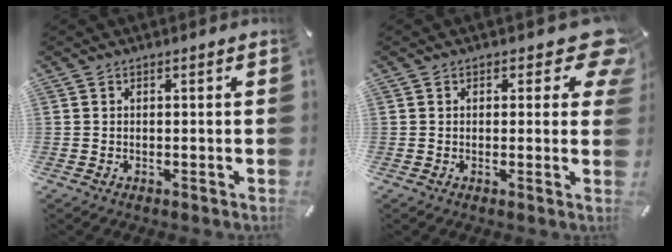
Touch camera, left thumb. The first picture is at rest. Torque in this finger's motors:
{"motor_torque": [0.28, -0.11, 0.18, 0.12, 0.00]}